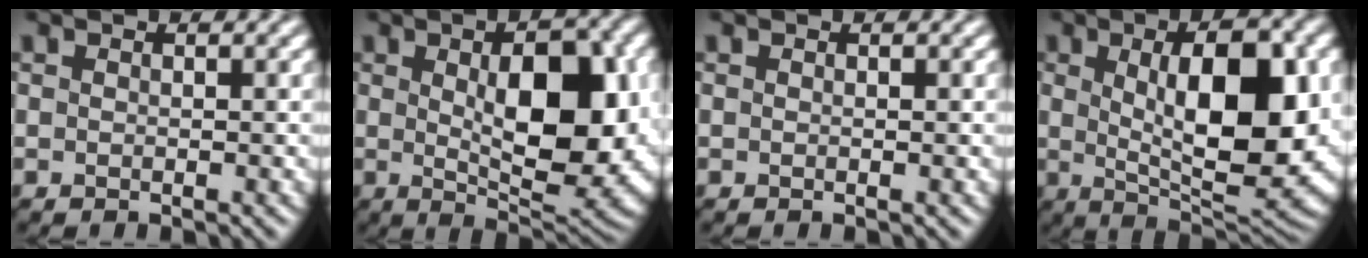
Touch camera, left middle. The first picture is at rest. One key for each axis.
{"total": 12.0, "fx": 0.9, "fy": 4.7, "fz": 11.0, "tx": -0.146, "ty": -0.002, "tz": 0.021}
{"total": 0.0}
{"total": 13.5, "fx": 1.4, "fy": 5.1, "fz": 12.4, "tx": -0.169, "ty": 0.004, "tz": 0.021}